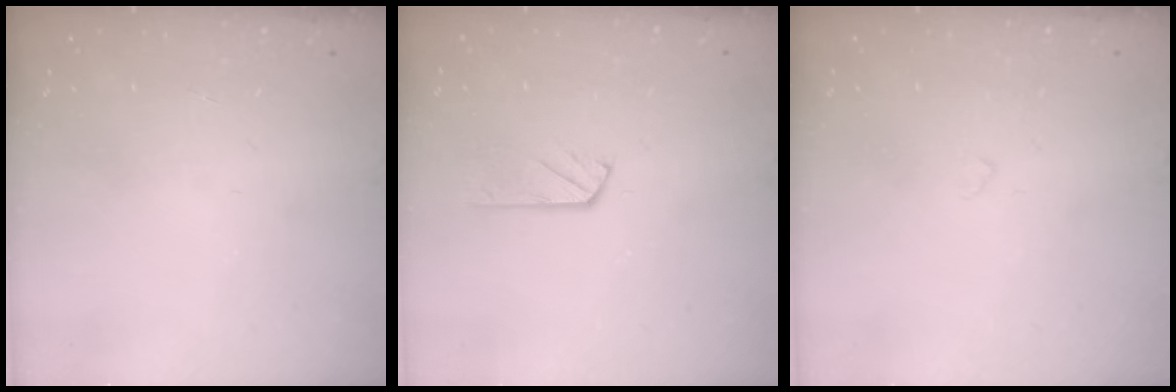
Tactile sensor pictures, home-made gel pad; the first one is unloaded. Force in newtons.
{"total": 2.9, "press": 2.9, "slide": 0.2}
{"total": 2.4, "press": 2.4, "slide": 0.3}